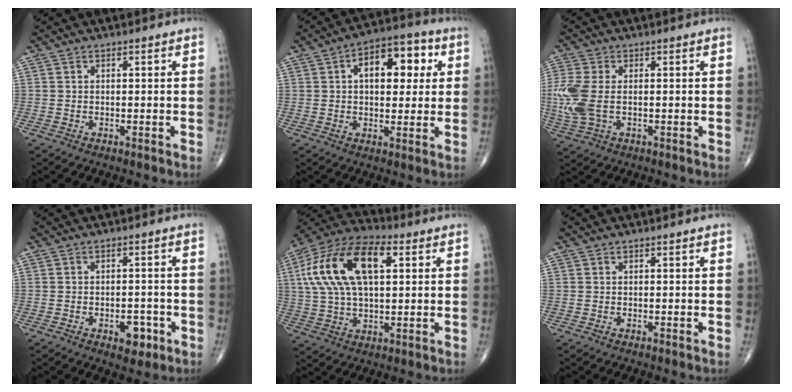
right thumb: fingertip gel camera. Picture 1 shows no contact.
{"total": 12.6, "force": [3.2, 7.0, 10.0], "torque": [-0.112, 0.016, 0.042]}
{"total": 8.6, "force": [-0.3, 5.0, 7.0], "torque": [-0.195, -0.003, -0.004]}
{"total": 4.5, "force": [-1.9, 2.6, 3.1], "torque": [-0.024, 0.008, -0.021]}
{"total": 19.8, "force": [5.1, 9.9, 16.3], "torque": [-0.316, 0.020, 0.083]}
{"total": 0.0}